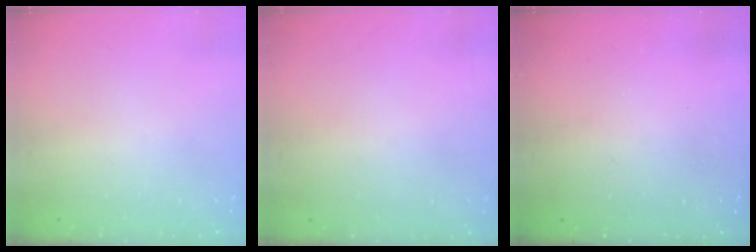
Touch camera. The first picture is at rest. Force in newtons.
{"total": 3.0, "press": 3.0, "slide": 0.1}
{"total": 3.2, "press": 3.2, "slide": 0.1}